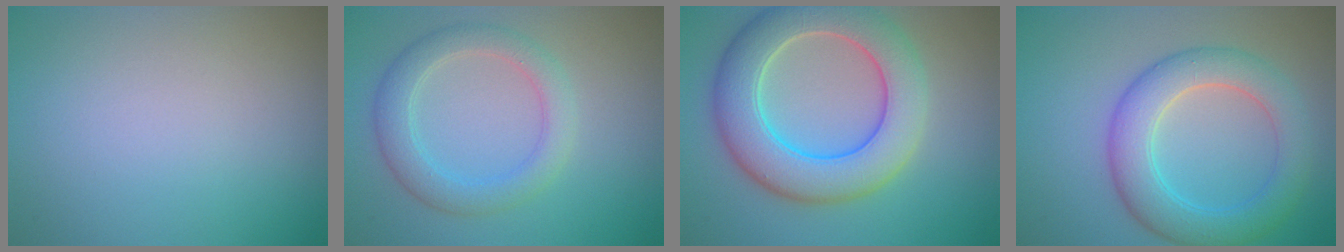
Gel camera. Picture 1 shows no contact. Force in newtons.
{"total": 3.7, "press": 3.7, "slide": 0.1}
{"total": 8.5, "press": 8.4, "slide": 0.6}
{"total": 5.9, "press": 5.9, "slide": 0.1}